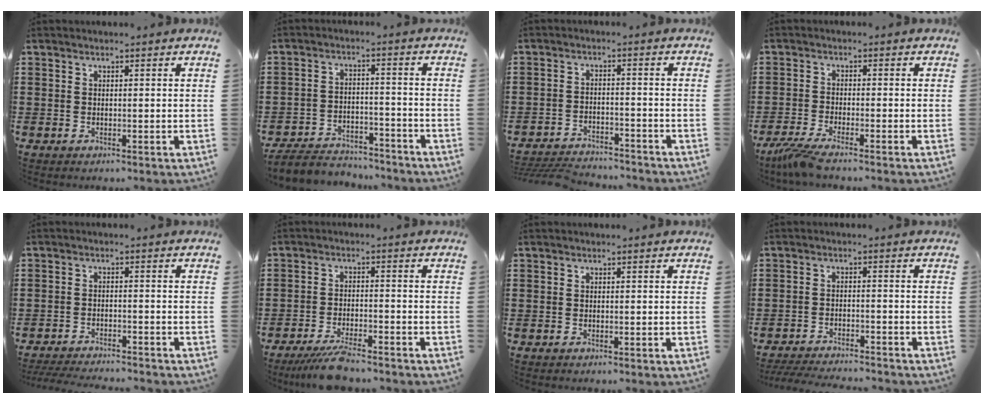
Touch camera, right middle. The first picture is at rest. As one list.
[{"total": 4.2, "force": [-4.0, 1.2, 0.6], "torque": [-0.020, 0.007, -0.086]}, {"total": 4.6, "force": [-4.5, 0.5, 0.8], "torque": [-0.027, 0.001, -0.096]}, {"total": 3.8, "force": [-3.1, -0.2, 2.2], "torque": [-0.065, -0.021, -0.065]}, {"total": 3.3, "force": [-3.2, 0.1, 0.6], "torque": [-0.018, -0.002, -0.069]}, {"total": 5.5, "force": [-4.9, 0.5, 2.5], "torque": [-0.051, -0.006, -0.093]}, {"total": 0.0}, {"total": 3.8, "force": [-3.7, 0.1, 0.7], "torque": [-0.019, -0.002, -0.078]}]